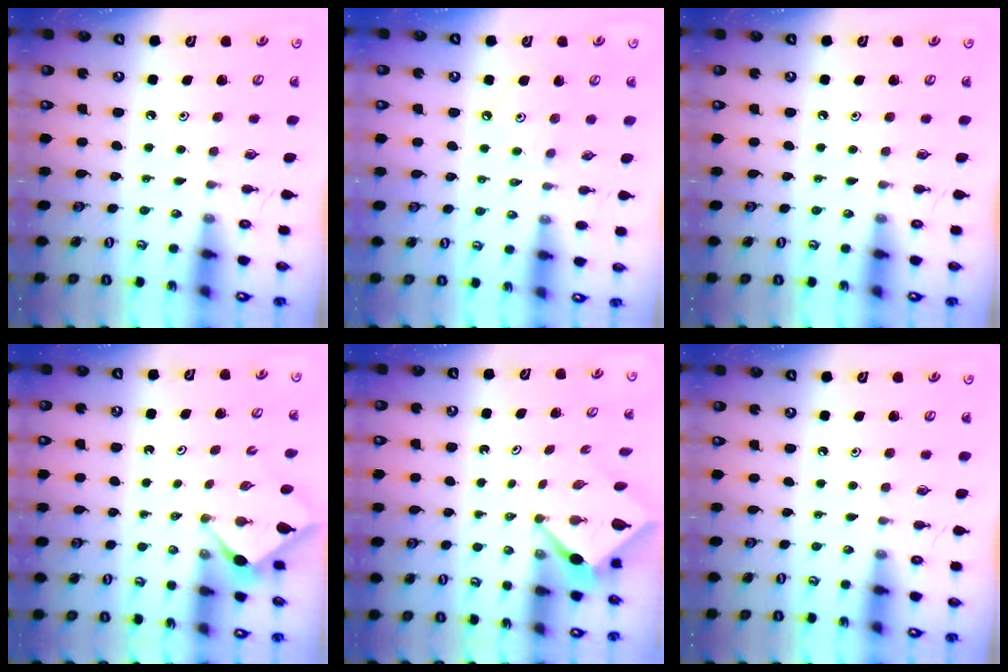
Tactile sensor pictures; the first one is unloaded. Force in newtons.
{"total": 1.8, "press": 1.8, "slide": 0.3}
{"total": 0.0}
{"total": 2.9, "press": 2.9, "slide": 0.4}
{"total": 3.3, "press": 3.3, "slide": 0.2}
{"total": 0.0}